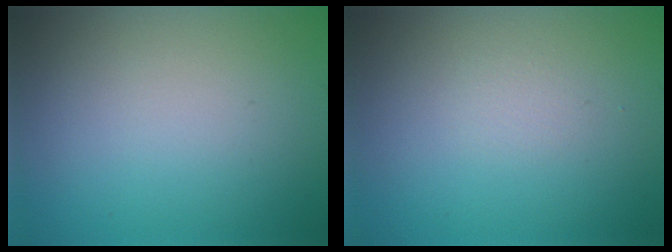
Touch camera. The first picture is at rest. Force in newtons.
{"total": 0.6, "press": 0.6, "slide": 0.0}